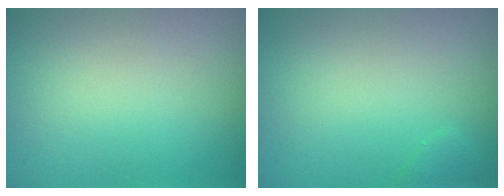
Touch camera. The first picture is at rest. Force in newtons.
{"total": 0.7, "press": 0.7, "slide": 0.0}